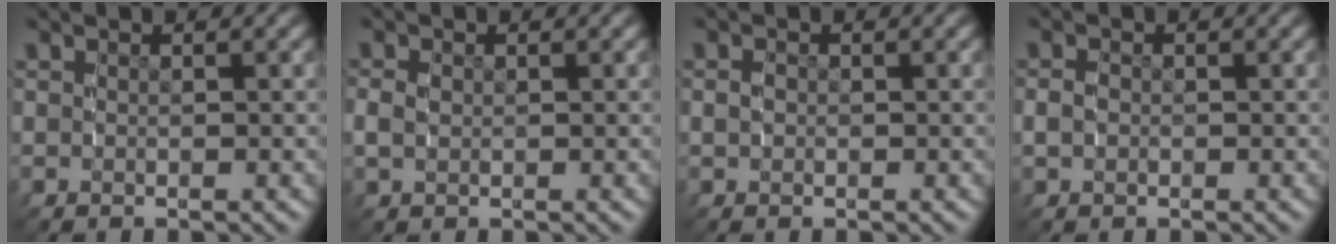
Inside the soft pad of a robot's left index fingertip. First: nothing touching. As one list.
[{"total": 1.5, "force": [0.0, 1.1, 1.0], "torque": [-0.027, -0.004, 0.005]}, {"total": 0.6, "force": [-0.1, 0.4, 0.4], "torque": [-0.012, -0.003, 0.001]}, {"total": 1.3, "force": [-0.3, 1.0, 0.8], "torque": [-0.024, -0.002, -0.002]}]